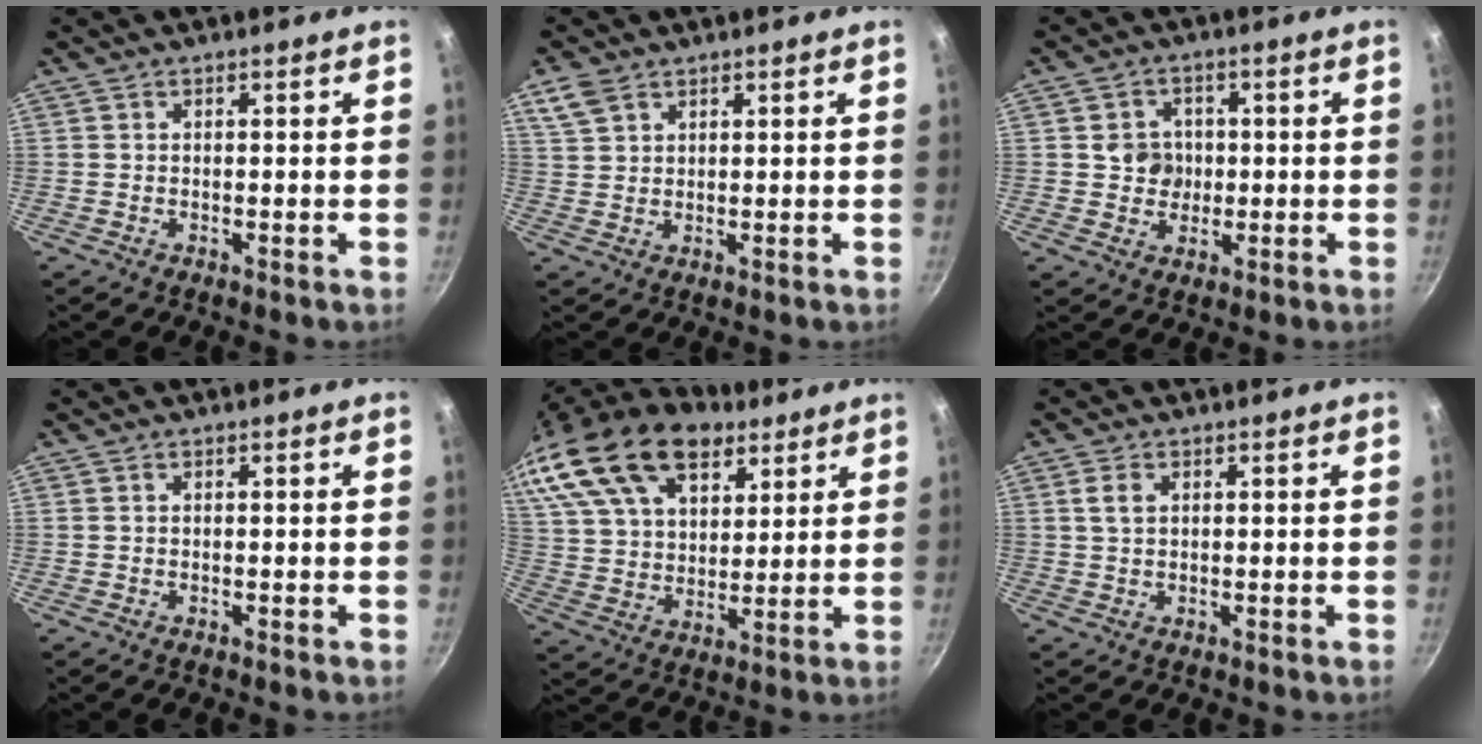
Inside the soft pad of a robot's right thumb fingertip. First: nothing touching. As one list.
[{"total": 4.5, "force": [2.8, 2.8, 2.2], "torque": [-0.041, -0.001, 0.060]}, {"total": 5.4, "force": [0.1, 5.0, 2.0], "torque": [0.003, 0.001, -0.002]}, {"total": 0.0}, {"total": 26.9, "force": [16.6, 14.7, 15.1], "torque": [-0.289, -0.012, 0.299]}, {"total": 2.5, "force": [0.8, 1.6, 1.7], "torque": [-0.028, 0.001, 0.016]}]